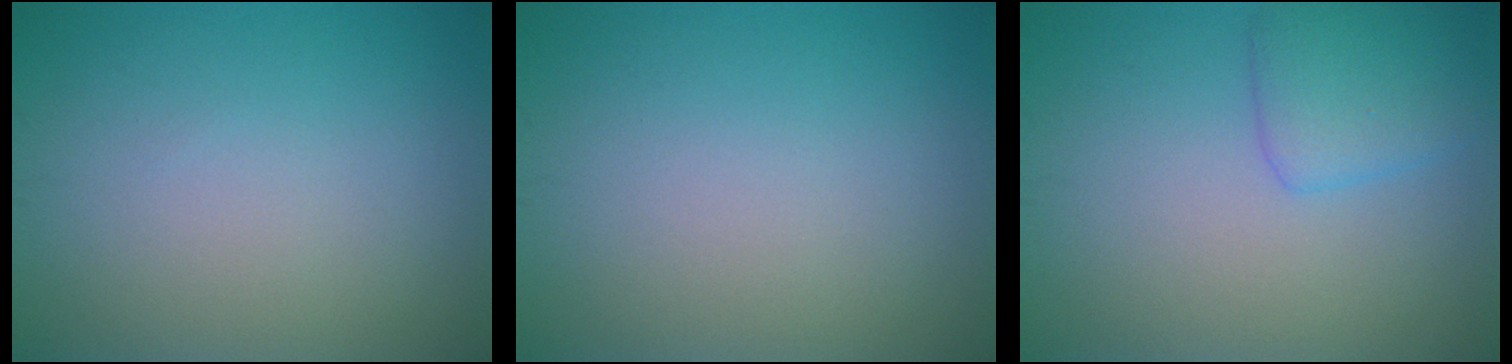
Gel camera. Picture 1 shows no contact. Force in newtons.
{"total": 0.0}
{"total": 2.7, "press": 2.7, "slide": 0.1}